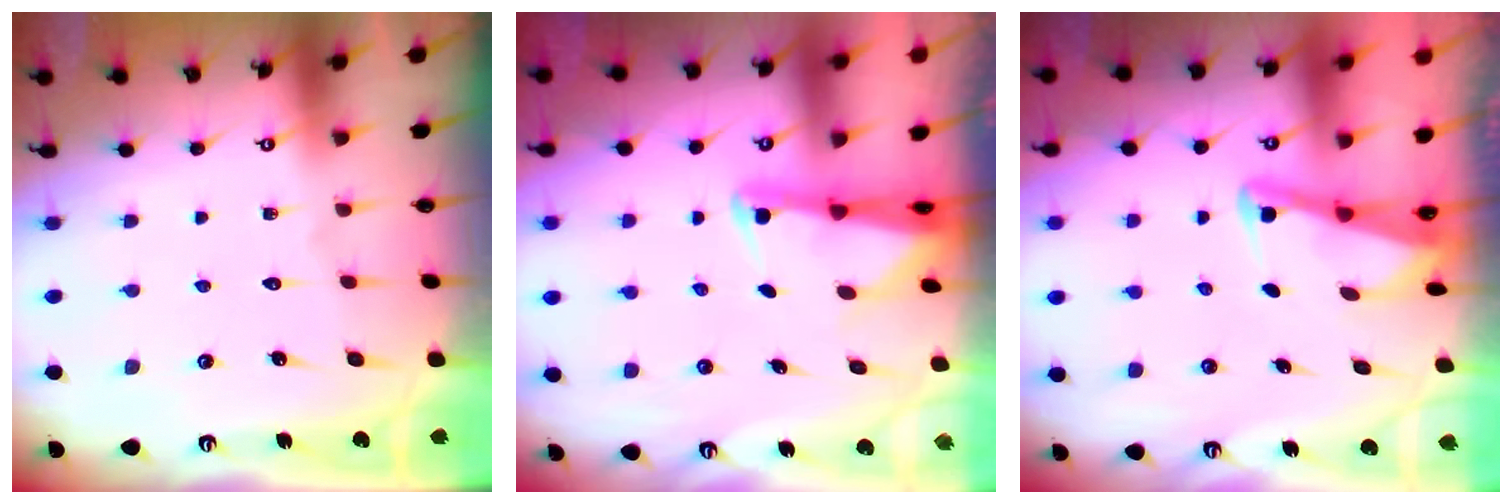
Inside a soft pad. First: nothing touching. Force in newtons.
{"total": 2.6, "press": 2.5, "slide": 0.5}
{"total": 3.1, "press": 3.0, "slide": 0.4}